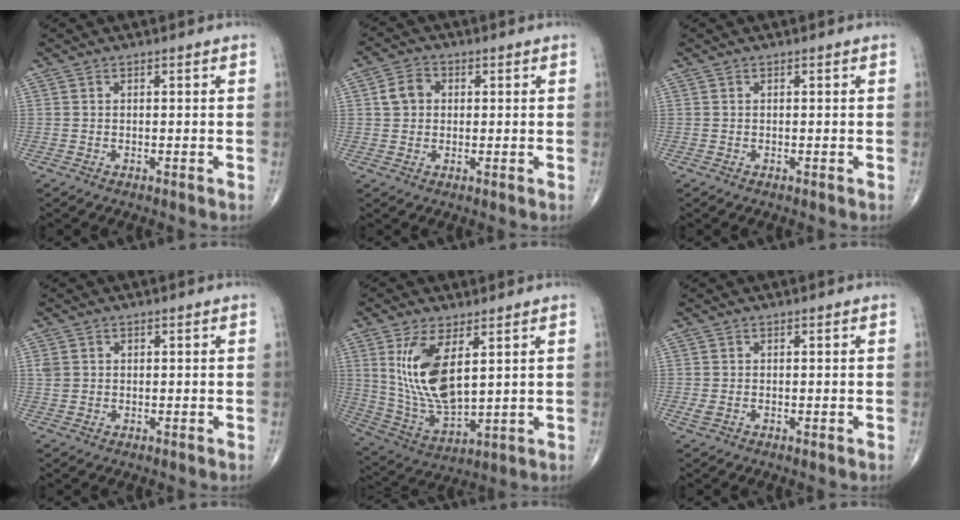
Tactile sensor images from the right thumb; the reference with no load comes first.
{"total": 4.6, "force": [0.8, 3.8, 2.4], "torque": [-0.035, 0.009, 0.008]}
{"total": 0.0}
{"total": 2.0, "force": [0.5, 1.8, 0.9], "torque": [-0.014, 0.003, 0.014]}
{"total": 14.1, "force": [4.3, 6.2, 12.0], "torque": [-0.232, -0.026, 0.103]}
{"total": 1.2, "force": [-0.1, 0.8, 0.9], "torque": [-0.025, 0.002, 0.002]}